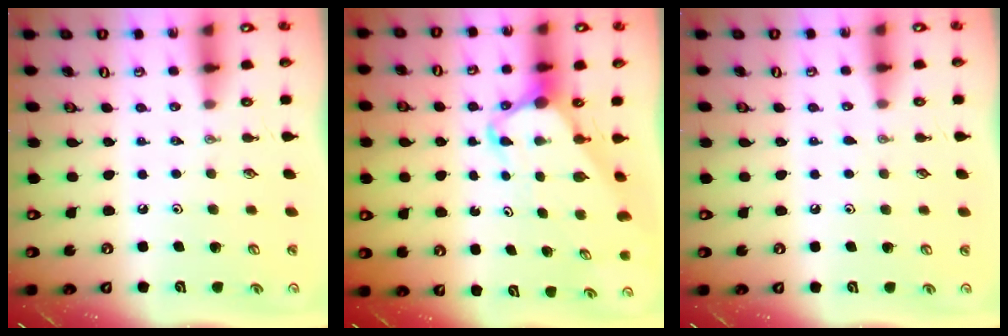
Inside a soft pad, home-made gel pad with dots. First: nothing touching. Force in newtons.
{"total": 3.9, "press": 3.9, "slide": 0.4}
{"total": 4.2, "press": 4.2, "slide": 0.5}